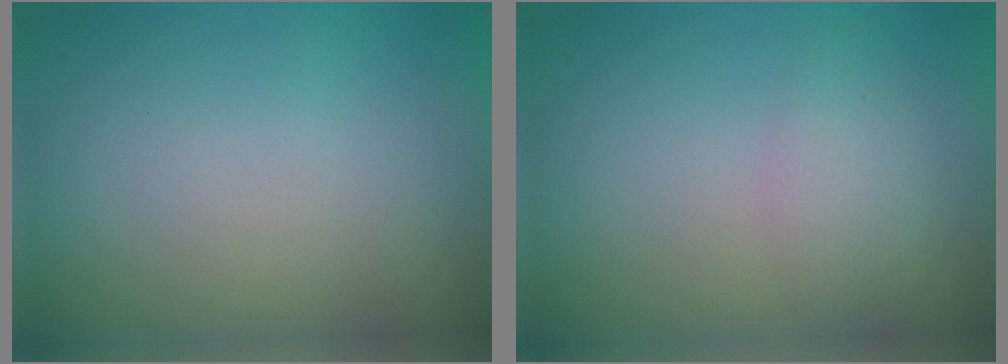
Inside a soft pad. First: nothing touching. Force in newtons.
{"total": 2.2, "press": 2.2, "slide": 0.1}